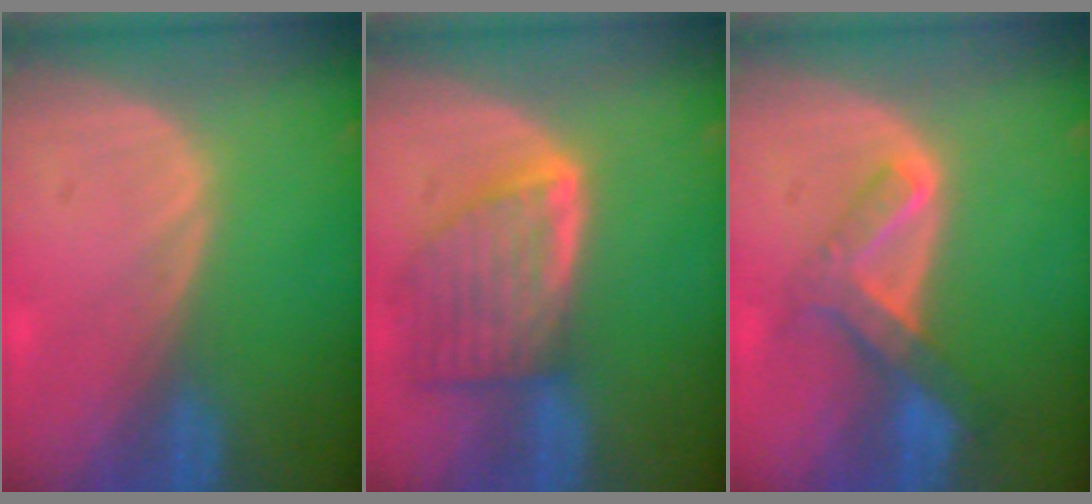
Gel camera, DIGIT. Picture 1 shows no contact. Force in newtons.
{"total": 8.0, "press": 7.3, "slide": 3.4}
{"total": 6.6, "press": 5.7, "slide": 3.2}